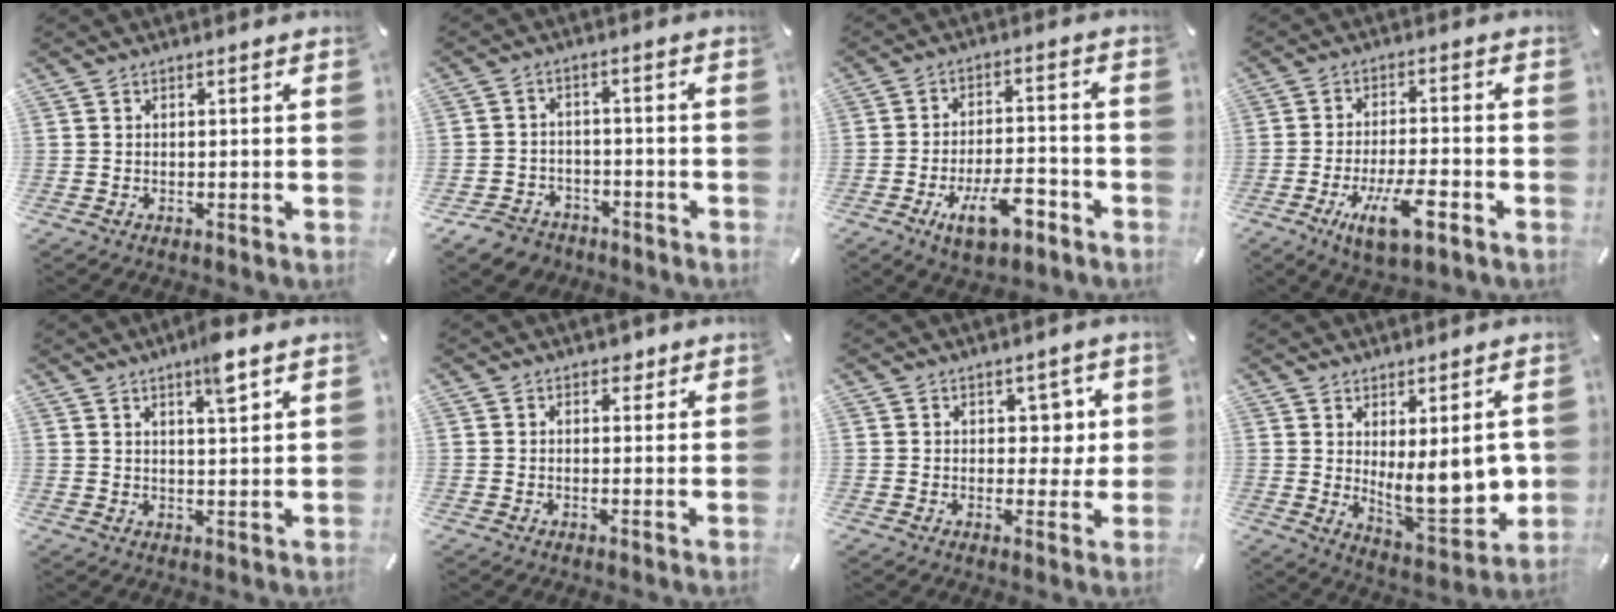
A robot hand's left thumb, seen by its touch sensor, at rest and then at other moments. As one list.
[{"total": 5.6, "force": [-4.0, 3.7, 1.2], "torque": [-0.033, 0.019, -0.080]}, {"total": 11.7, "force": [-6.1, 5.3, 8.5], "torque": [-0.137, 0.027, -0.103]}, {"total": 10.7, "force": [-5.2, 3.0, 8.8], "torque": [-0.165, 0.010, -0.090]}, {"total": 5.9, "force": [4.0, 1.0, 4.2], "torque": [-0.060, -0.019, 0.061]}, {"total": 2.0, "force": [1.1, 1.5, 0.6], "torque": [0.011, -0.004, 0.013]}, {"total": 4.8, "force": [1.7, 4.0, 2.1], "torque": [-0.004, -0.008, 0.022]}, {"total": 14.0, "force": [2.3, 5.5, 12.6], "torque": [-0.179, -0.034, 0.043]}]